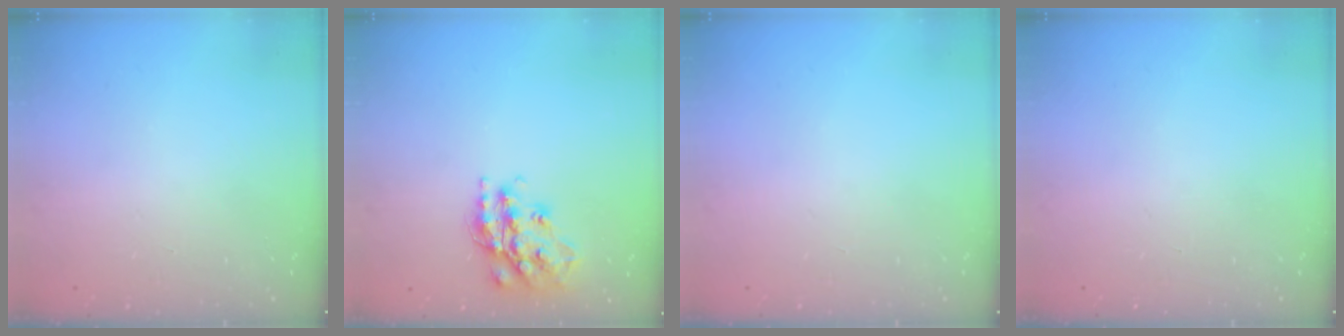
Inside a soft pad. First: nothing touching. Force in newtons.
{"total": 16.9, "press": 16.9, "slide": 1.2}
{"total": 0.0}
{"total": 0.0}